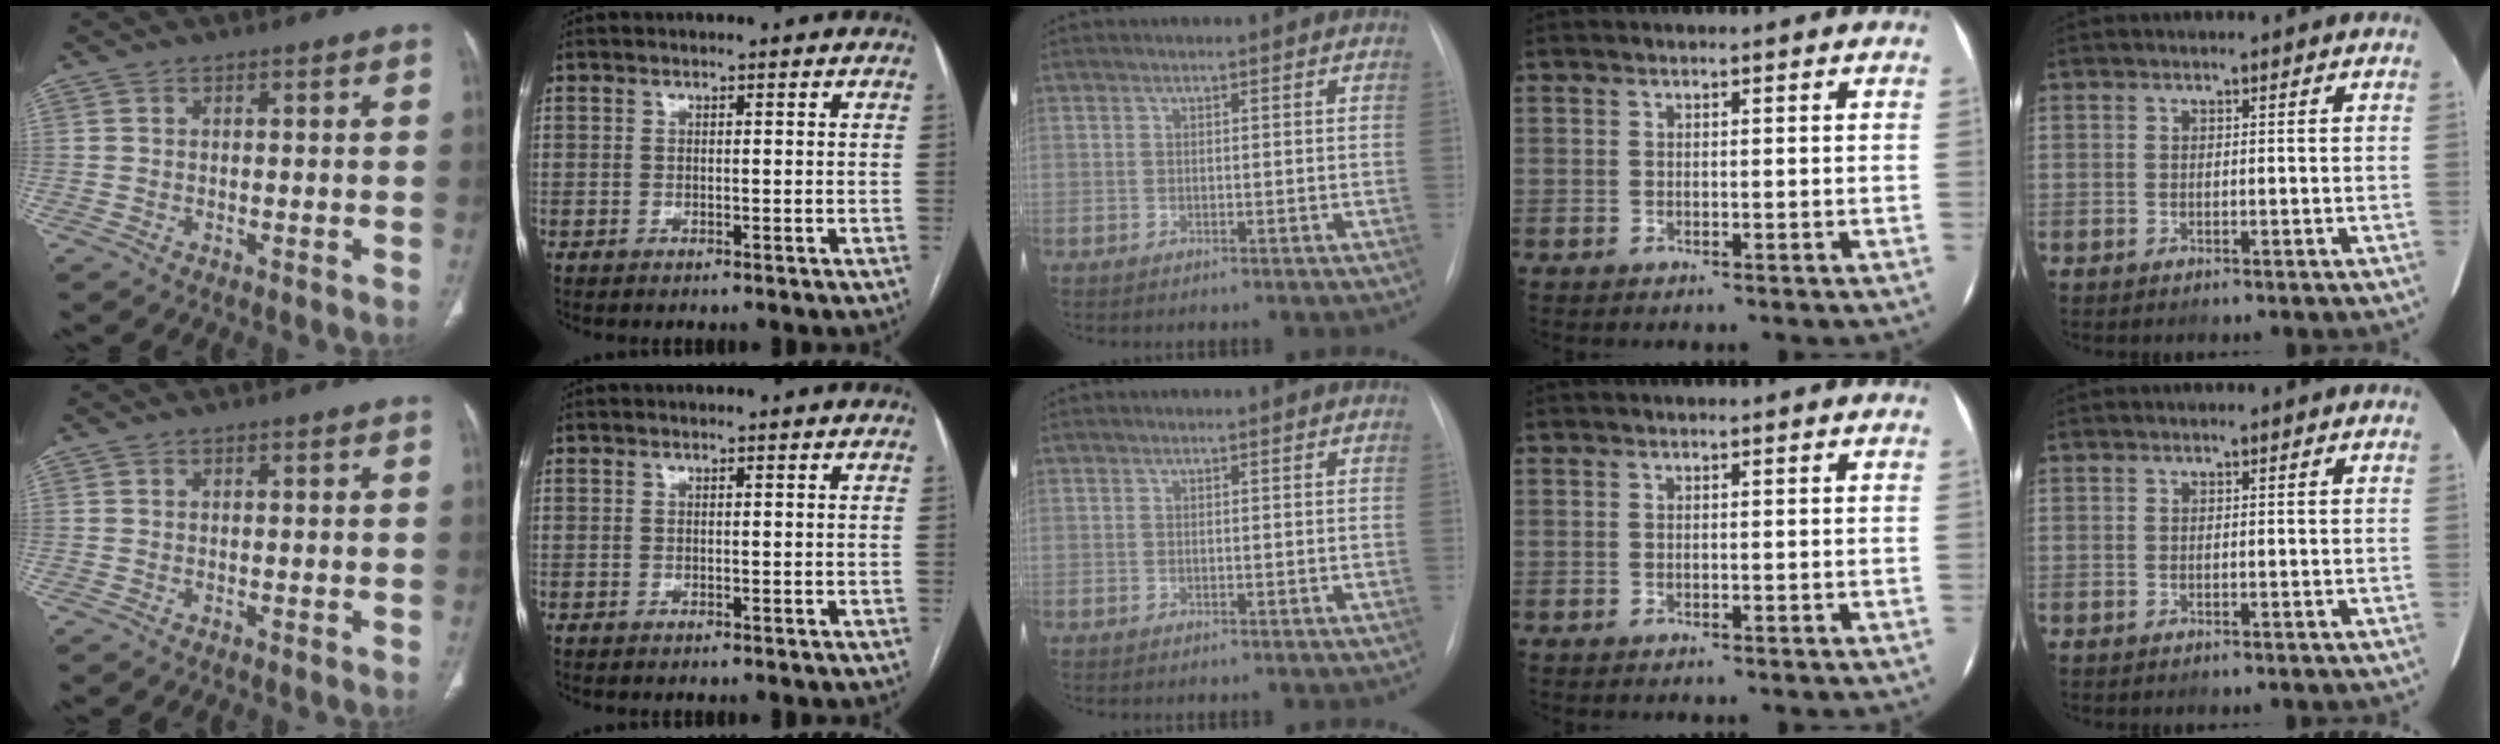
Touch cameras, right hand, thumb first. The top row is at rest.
{}